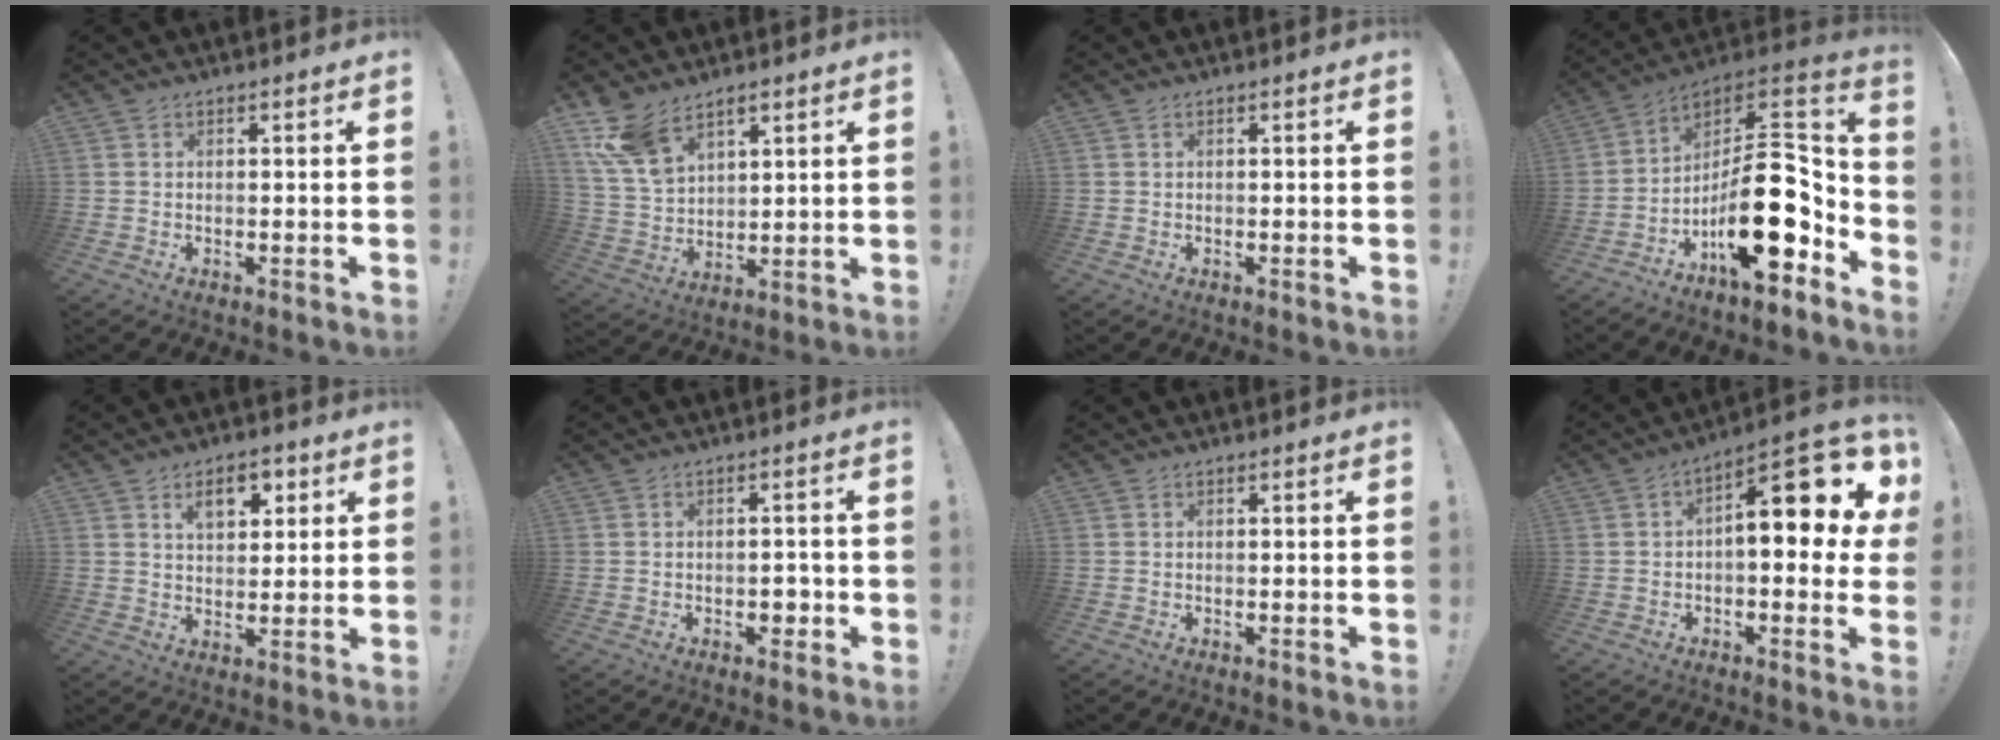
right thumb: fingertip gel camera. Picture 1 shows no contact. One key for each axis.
{"total": 12.3, "fx": 8.3, "fy": 6.7, "fz": 6.2, "tx": -0.132, "ty": -0.040, "tz": 0.164}
{"total": 0.0}
{"total": 22.0, "fx": -5.7, "fy": 9.7, "fz": 19.0, "tx": -0.298, "ty": 0.023, "tz": -0.084}
{"total": 7.9, "fx": 3.5, "fy": 4.8, "fz": 5.2, "tx": -0.064, "ty": -0.003, "tz": 0.059}
{"total": 3.1, "fx": -1.2, "fy": 2.1, "fz": 1.8, "tx": -0.017, "ty": 0.000, "tz": -0.023}
{"total": 0.0}
{"total": 15.2, "fx": 3.3, "fy": 6.0, "fz": 13.6, "tx": -0.184, "ty": -0.017, "tz": 0.049}